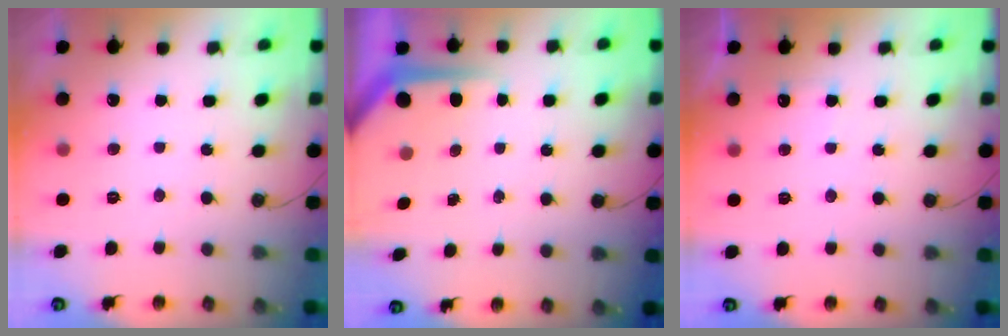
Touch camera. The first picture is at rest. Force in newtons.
{"total": 5.5, "press": 5.5, "slide": 0.2}
{"total": 3.6, "press": 3.6, "slide": 0.5}